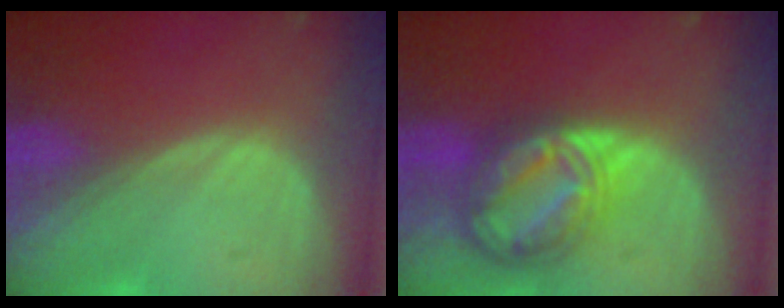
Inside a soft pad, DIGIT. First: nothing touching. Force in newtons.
{"total": 8.8, "press": 8.8, "slide": 0.6}